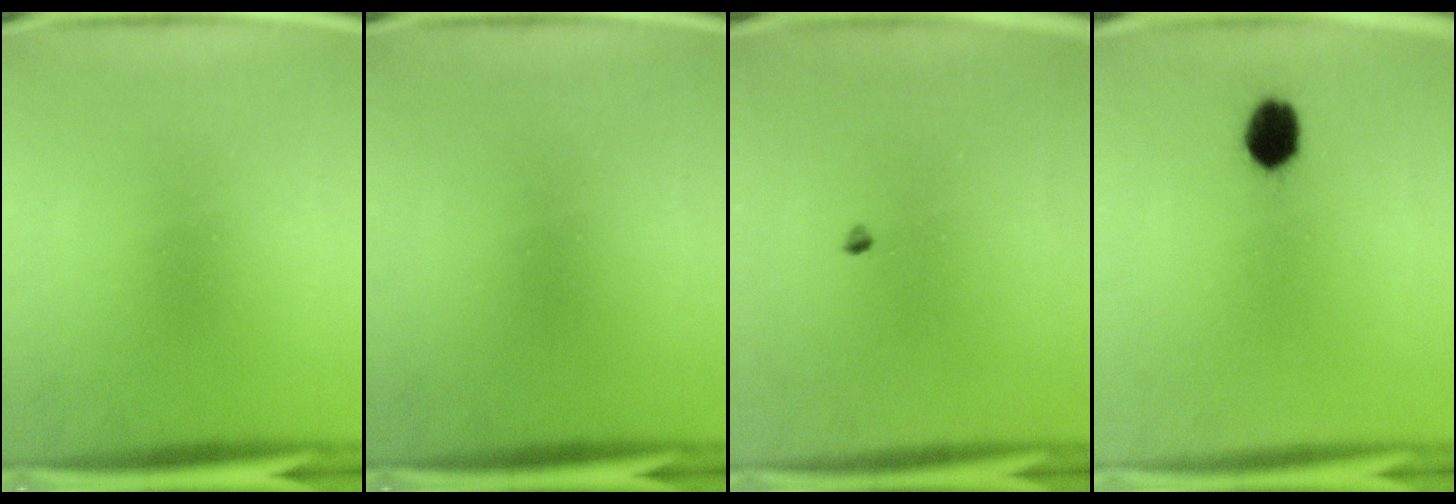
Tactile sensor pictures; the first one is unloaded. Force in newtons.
{"total": 0.0}
{"total": 0.7}
{"total": 5.6}